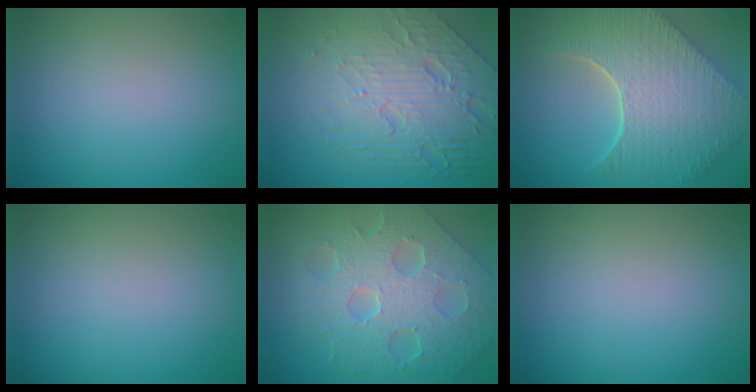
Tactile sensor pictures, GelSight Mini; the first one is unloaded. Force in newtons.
{"total": 8.1, "press": 5.5, "slide": 5.9}
{"total": 9.7, "press": 7.0, "slide": 6.7}
{"total": 0.0}
{"total": 9.7, "press": 6.8, "slide": 6.9}
{"total": 0.0}